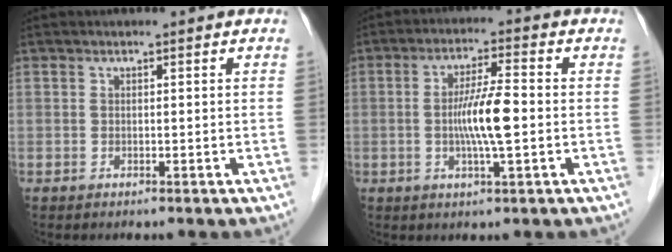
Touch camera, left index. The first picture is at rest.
{"total": 7.0, "force": [-0.9, 0.4, 7.0], "torque": [-0.135, -0.005, -0.020]}